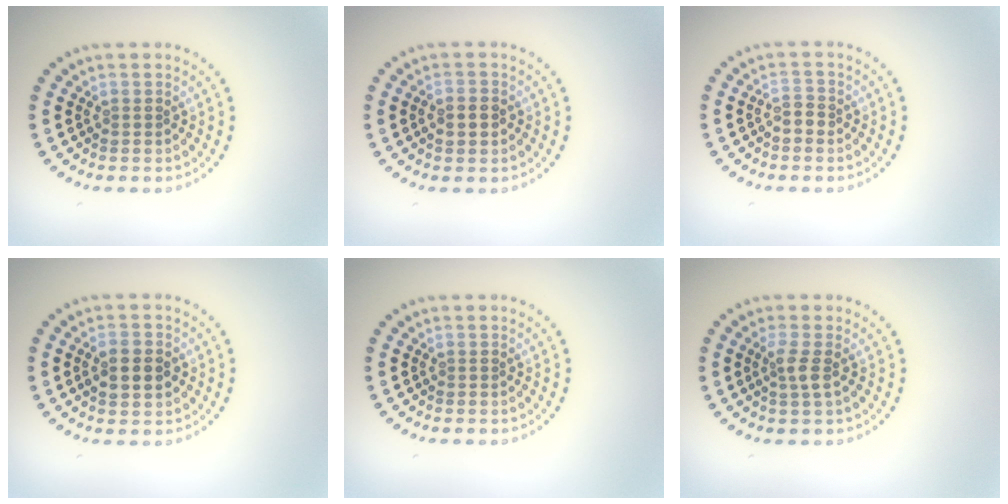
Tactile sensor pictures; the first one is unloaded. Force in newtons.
{"total": 1.7, "press": 1.7, "slide": 0.3}
{"total": 1.2, "press": 1.2, "slide": 0.4}
{"total": 2.9, "press": 2.9, "slide": 0.1}
{"total": 0.0}
{"total": 1.7, "press": 1.4, "slide": 1.0}